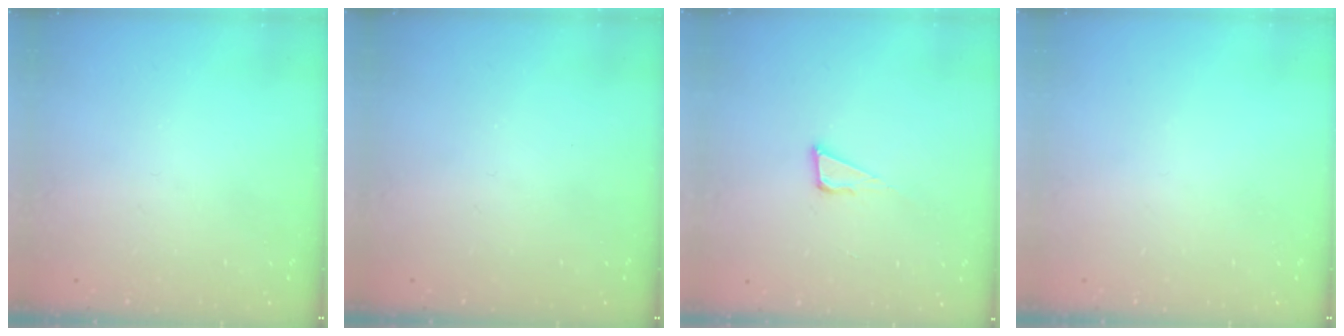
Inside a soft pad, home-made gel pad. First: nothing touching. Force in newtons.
{"total": 0.0}
{"total": 6.1, "press": 5.5, "slide": 2.7}
{"total": 0.0}